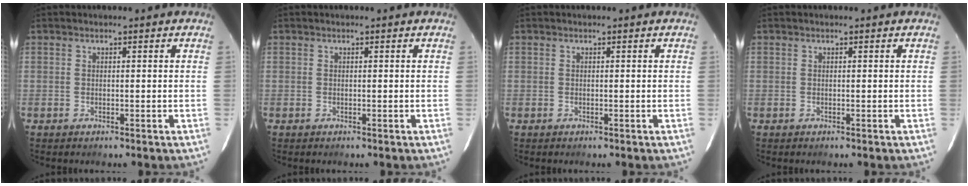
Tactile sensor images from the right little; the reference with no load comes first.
{"total": 0.0}
{"total": 0.0}
{"total": 0.0}